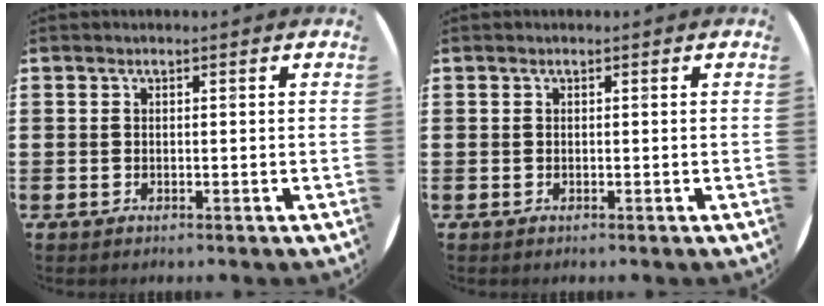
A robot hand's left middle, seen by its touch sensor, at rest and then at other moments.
{"total": 0.0}